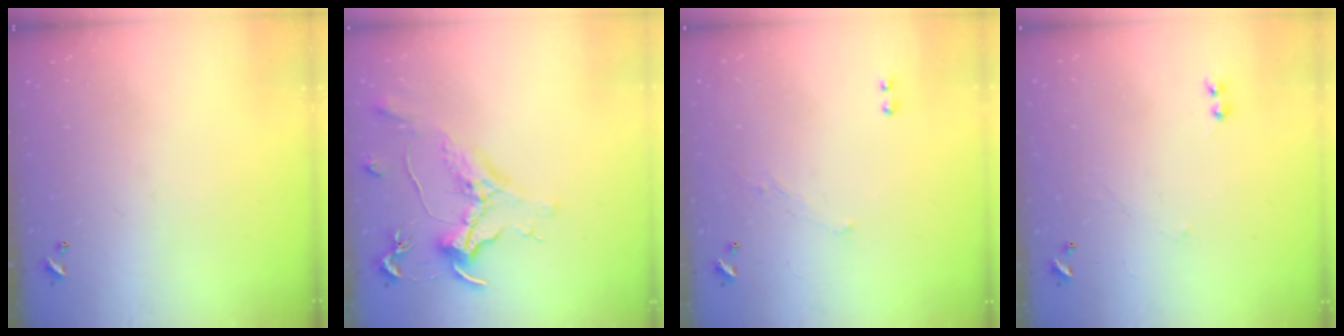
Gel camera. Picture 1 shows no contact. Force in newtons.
{"total": 1.5, "press": 1.3, "slide": 0.8}
{"total": 1.2, "press": 0.8, "slide": 0.9}
{"total": 1.2, "press": 1.2, "slide": 0.3}